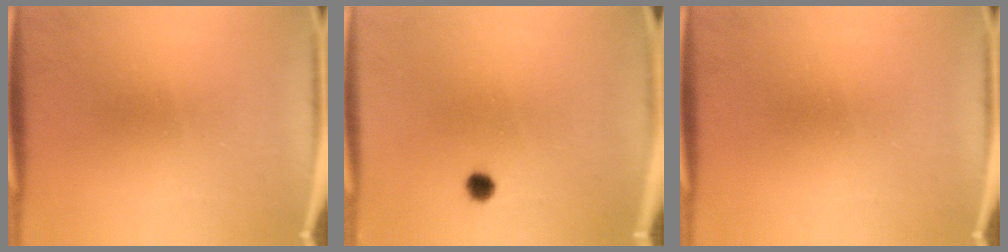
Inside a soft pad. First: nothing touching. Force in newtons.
{"total": 1.8}
{"total": 0.0}